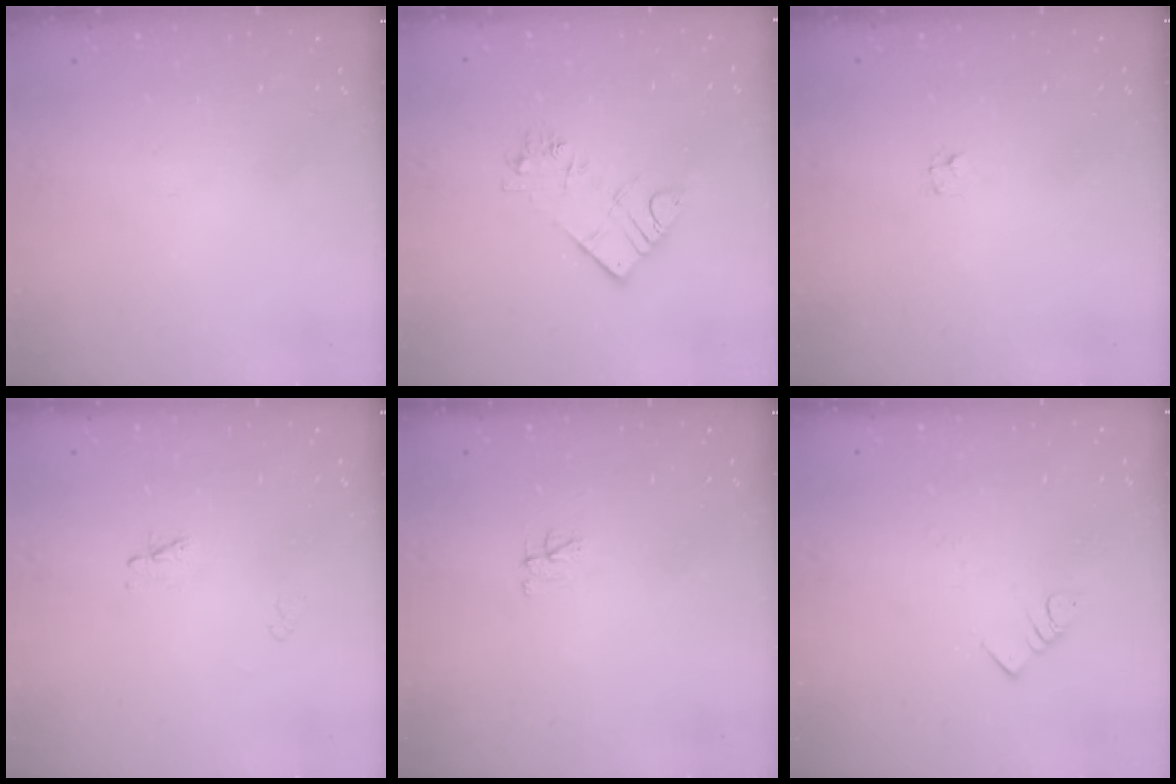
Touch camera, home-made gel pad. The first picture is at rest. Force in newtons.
{"total": 10.0, "press": 9.9, "slide": 0.9}
{"total": 1.2, "press": 1.2, "slide": 0.1}
{"total": 2.3, "press": 2.3, "slide": 0.3}
{"total": 3.1, "press": 3.1, "slide": 0.4}
{"total": 2.8, "press": 2.8, "slide": 0.2}